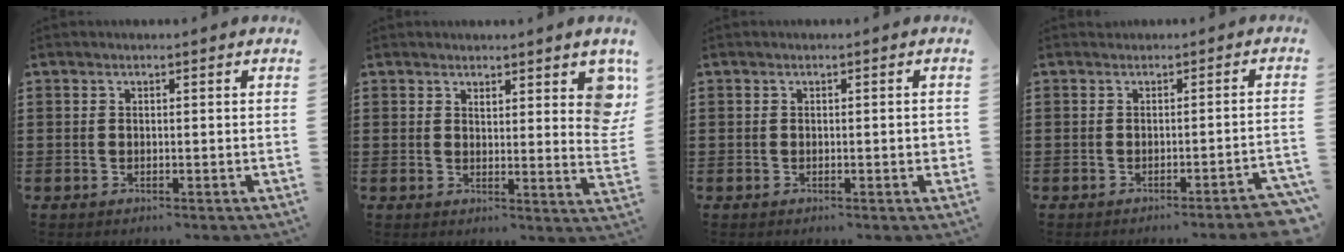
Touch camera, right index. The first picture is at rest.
{"total": 3.9, "force": [2.8, 1.2, 2.5], "torque": [-0.024, -0.008, 0.045]}
{"total": 1.2, "force": [-0.1, 0.2, 1.2], "torque": [-0.020, -0.002, -0.002]}
{"total": 1.9, "force": [-1.6, -0.4, 0.9], "torque": [-0.017, -0.001, -0.031]}